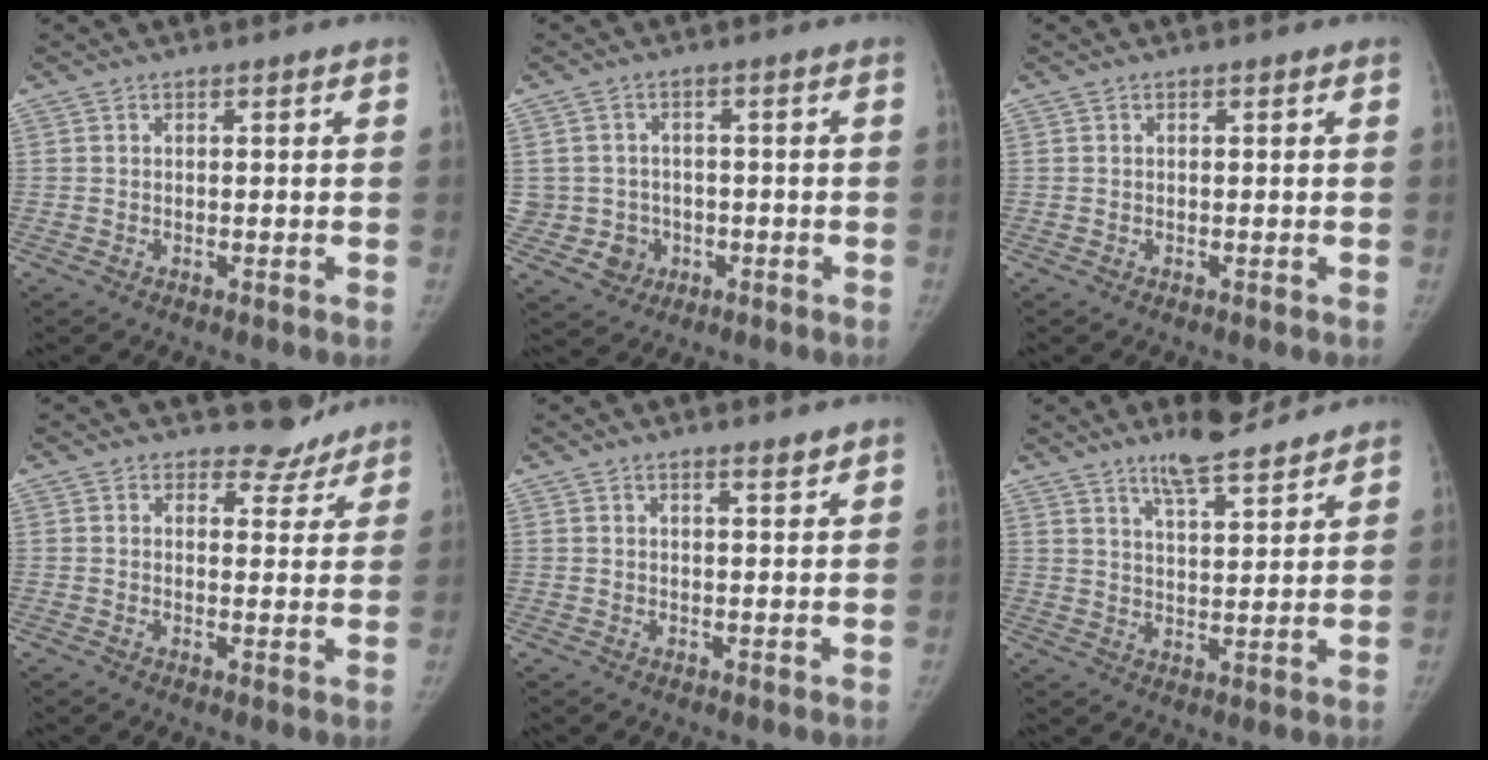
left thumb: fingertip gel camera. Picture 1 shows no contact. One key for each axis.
{"total": 5.9, "fx": -1.0, "fy": 5.8, "fz": 0.5, "tx": 0.021, "ty": 0.014, "tz": -0.010}
{"total": 0.0}
{"total": 4.6, "fx": 4.1, "fy": 2.2, "fz": -0.3, "tx": 0.032, "ty": -0.035, "tz": 0.046}
{"total": 1.8, "fx": 1.5, "fy": 0.2, "fz": 0.9, "tx": -0.006, "ty": -0.012, "tz": 0.023}
{"total": 9.1, "fx": 7.4, "fy": 2.0, "fz": 4.8, "tx": -0.061, "ty": -0.046, "tz": 0.124}